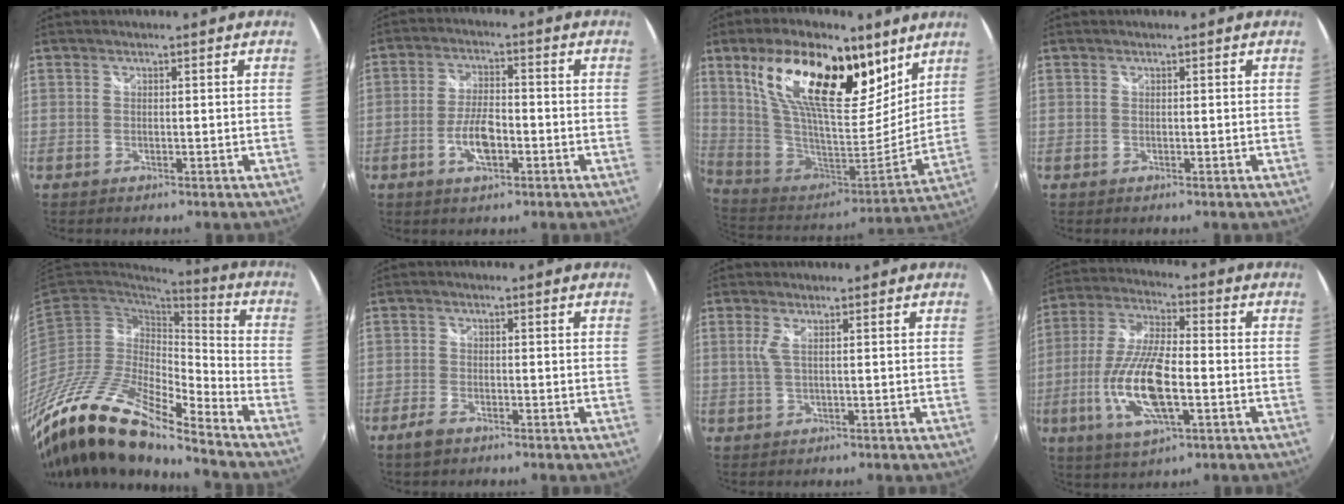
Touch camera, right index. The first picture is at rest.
{"total": 6.8, "force": [-2.6, 2.7, 5.7], "torque": [-0.117, 0.002, -0.046]}
{"total": 26.4, "force": [13.0, 12.2, 19.4], "torque": [-0.369, 0.028, 0.236]}
{"total": 0.0}
{"total": 20.7, "force": [-15.9, 4.7, 12.5], "torque": [-0.228, -0.031, -0.309]}
{"total": 3.6, "force": [-2.6, 1.6, 1.8], "torque": [-0.051, -0.003, -0.052]}
{"total": 1.8, "force": [0.3, -0.1, 1.8], "torque": [-0.035, 0.000, 0.005]}
{"total": 15.4, "force": [-4.1, 5.0, 14.0], "torque": [-0.291, -0.010, -0.078]}